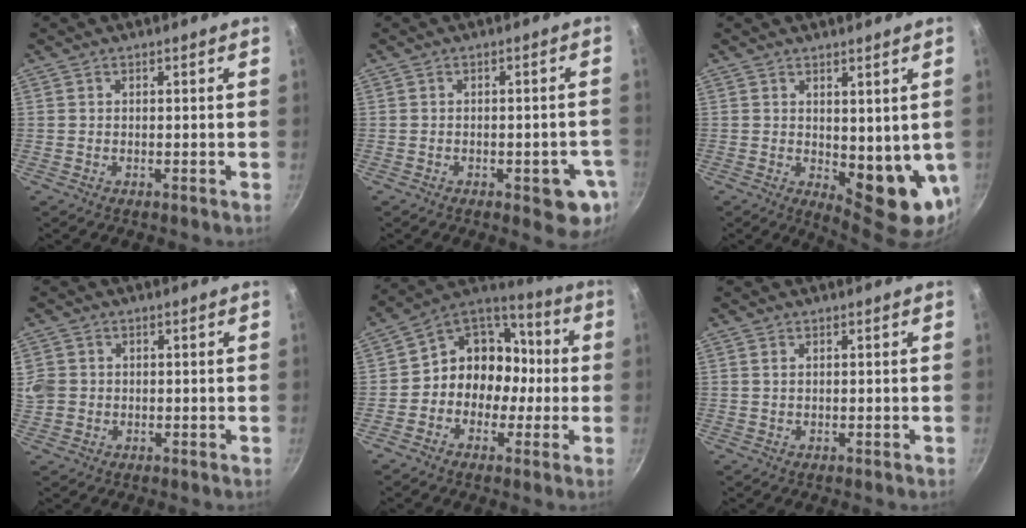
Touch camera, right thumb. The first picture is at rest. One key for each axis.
{"total": 7.6, "fx": -2.6, "fy": 3.2, "fz": 6.4, "tx": -0.051, "ty": 0.007, "tz": -0.030}
{"total": 10.4, "fx": 0.8, "fy": 4.8, "fz": 9.2, "tx": -0.098, "ty": -0.024, "tz": 0.026}
{"total": 5.2, "fx": 0.3, "fy": 4.7, "fz": 2.2, "tx": -0.040, "ty": -0.001, "tz": 0.006}
{"total": 13.2, "fx": -1.8, "fy": 11.3, "fz": 6.6, "tx": -0.042, "ty": 0.053, "tz": -0.048}
{"total": 0.7, "fx": 0.3, "fy": 0.4, "fz": 0.5, "tx": -0.009, "ty": 0.001, "tz": 0.004}